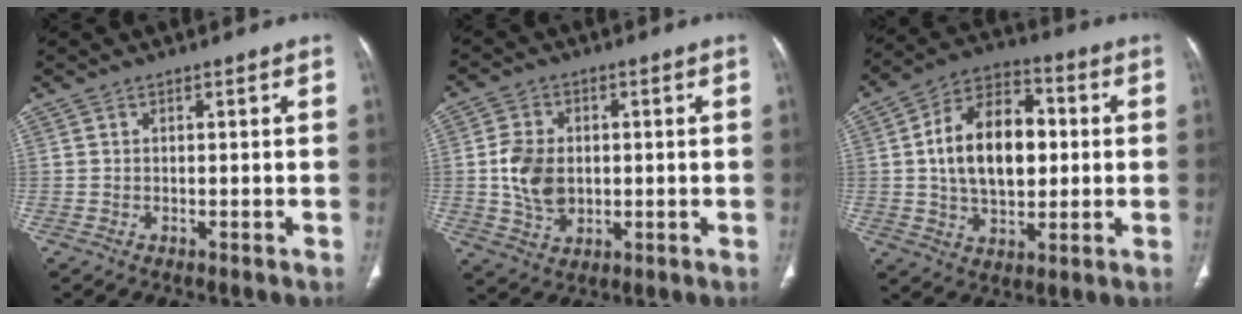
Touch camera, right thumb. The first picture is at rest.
{"total": 8.5, "force": [0.1, 6.4, 5.6], "torque": [-0.089, -0.002, 0.006]}
{"total": 16.9, "force": [1.4, 10.6, 13.0], "torque": [-0.190, 0.019, 0.018]}